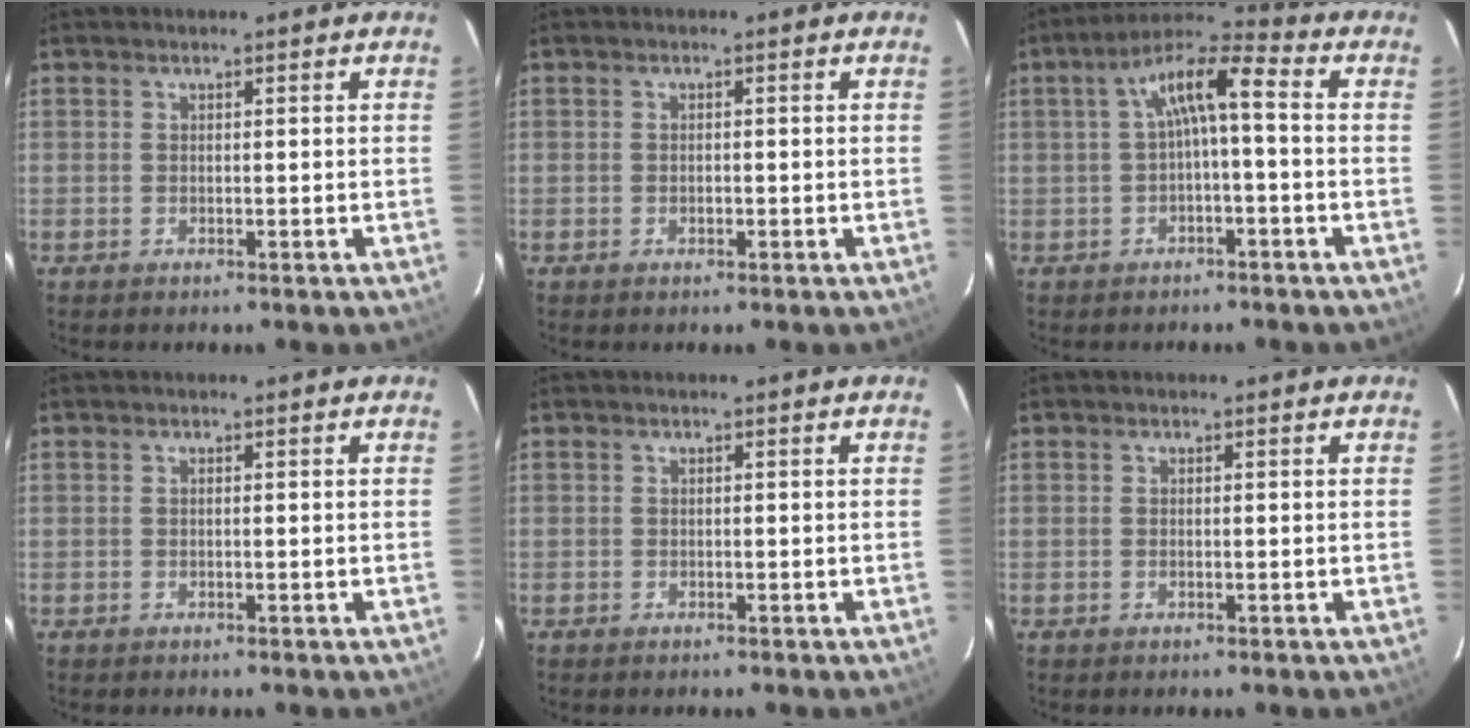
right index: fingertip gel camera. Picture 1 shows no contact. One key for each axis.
{"total": 0.8, "fx": -0.4, "fy": 0.5, "fz": 0.5, "tx": -0.008, "ty": 0.002, "tz": -0.006}
{"total": 8.2, "fx": -0.2, "fy": 1.9, "fz": 8.0, "tx": -0.156, "ty": 0.027, "tz": -0.004}
{"total": 0.0}
{"total": 0.8, "fx": -0.5, "fy": 0.7, "fz": -0.1, "tx": 0.000, "ty": 0.003, "tz": -0.008}
{"total": 0.0}